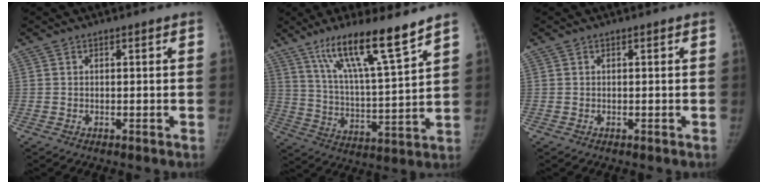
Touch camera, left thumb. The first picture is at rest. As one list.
[{"total": 15.6, "force": [11.0, 1.4, 11.0], "torque": [-0.182, -0.060, 0.197]}, {"total": 0.0}]